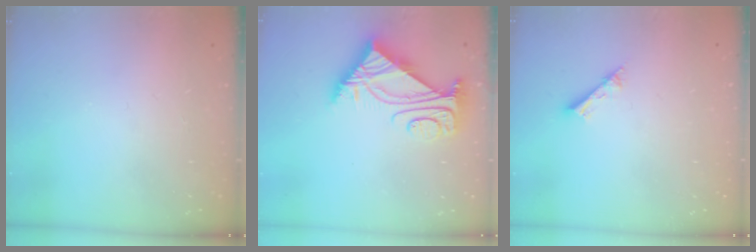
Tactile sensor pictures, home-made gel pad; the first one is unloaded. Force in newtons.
{"total": 5.9, "press": 5.9, "slide": 0.5}
{"total": 2.6, "press": 2.6, "slide": 0.1}